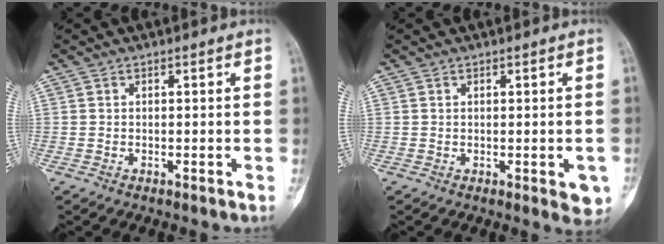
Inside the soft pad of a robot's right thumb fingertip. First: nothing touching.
{"total": 4.3, "force": [-1.3, 1.8, 3.7], "torque": [-0.020, 0.000, -0.013]}